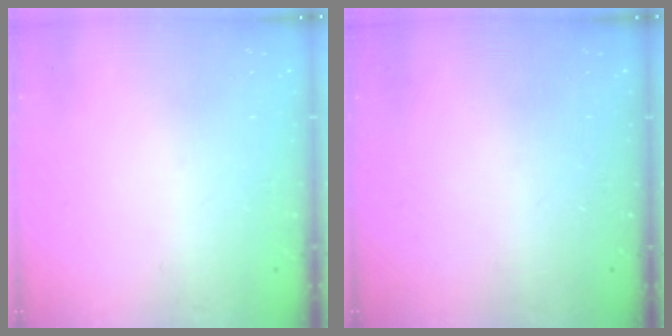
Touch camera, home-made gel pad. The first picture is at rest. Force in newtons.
{"total": 0.0}